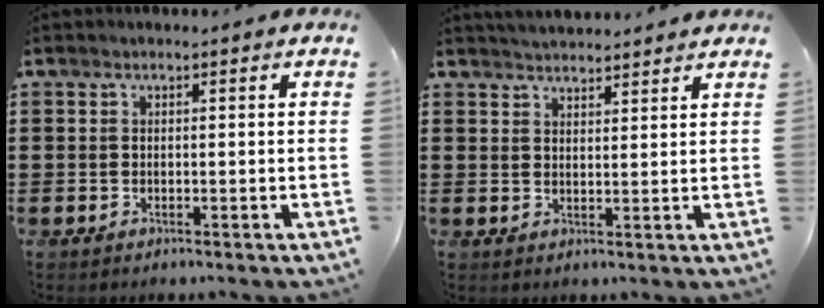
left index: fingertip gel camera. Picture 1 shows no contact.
{"total": 2.6, "force": [2.6, 0.1, -0.2], "torque": [-0.003, -0.005, 0.051]}